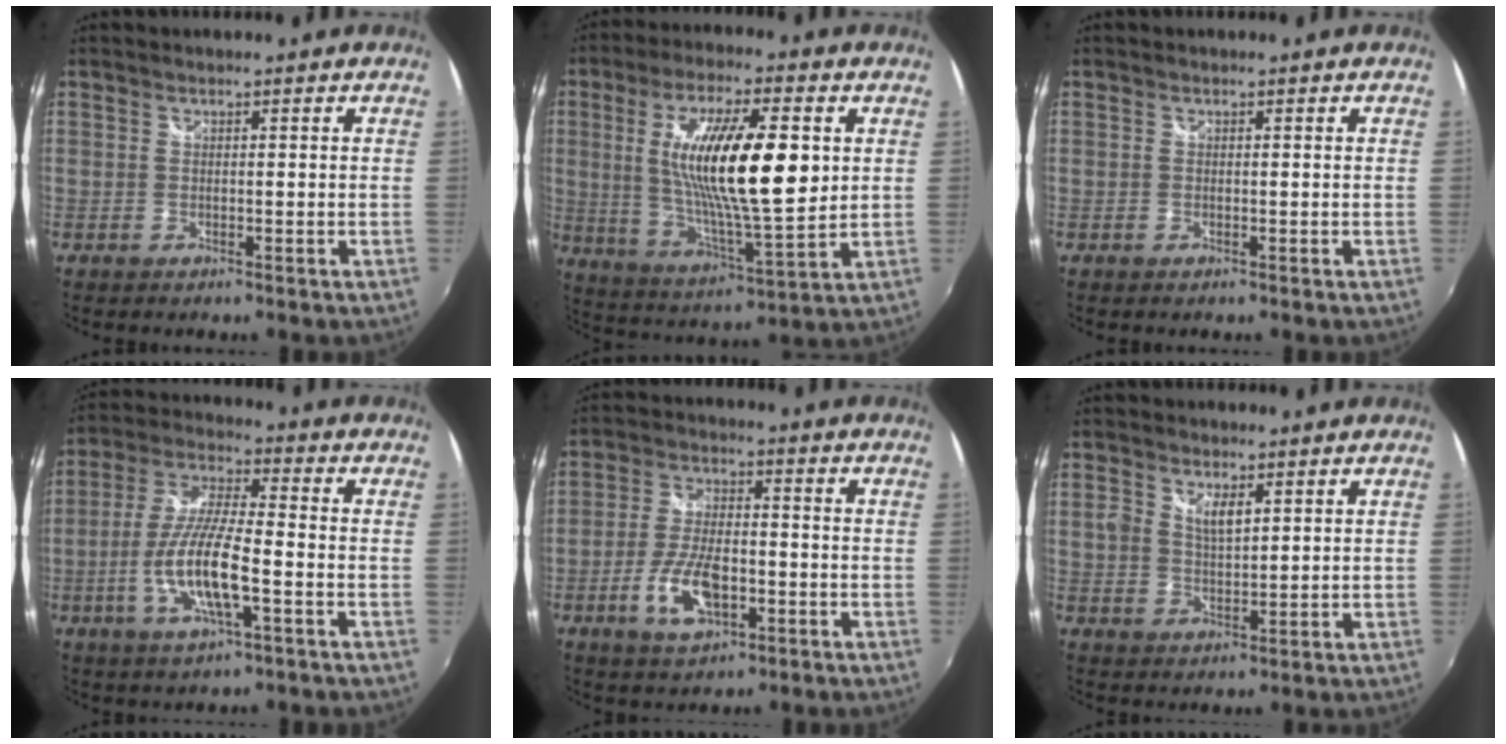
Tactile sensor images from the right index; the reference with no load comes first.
{"total": 19.4, "force": [3.3, 4.7, 18.6], "torque": [-0.333, -0.004, 0.065]}
{"total": 0.0}
{"total": 12.8, "force": [-3.9, 2.6, 11.9], "torque": [-0.247, -0.004, -0.073]}
{"total": 10.0, "force": [-3.6, 4.7, 8.0], "torque": [-0.166, 0.000, -0.061]}
{"total": 4.2, "force": [1.7, 2.2, 3.1], "torque": [-0.055, 0.006, 0.033]}